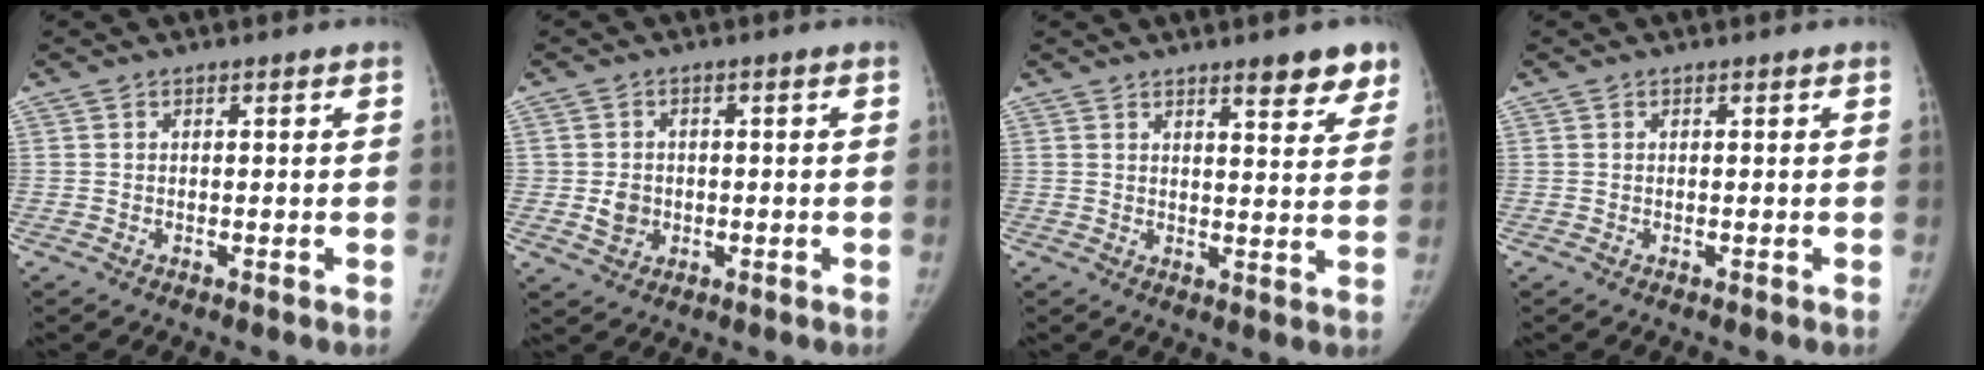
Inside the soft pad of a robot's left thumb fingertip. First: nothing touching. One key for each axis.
{"total": 3.9, "fx": -0.6, "fy": 3.5, "fz": 1.7, "tx": -0.015, "ty": 0.002, "tz": -0.005}
{"total": 7.2, "fx": 5.1, "fy": 2.1, "fz": 4.6, "tx": -0.033, "ty": -0.030, "tz": 0.066}
{"total": 0.0}